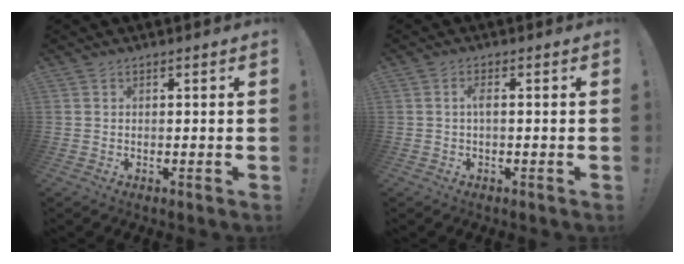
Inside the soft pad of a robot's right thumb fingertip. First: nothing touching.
{"total": 2.3, "force": [-0.2, 0.5, 2.2], "torque": [-0.050, 0.007, -0.004]}